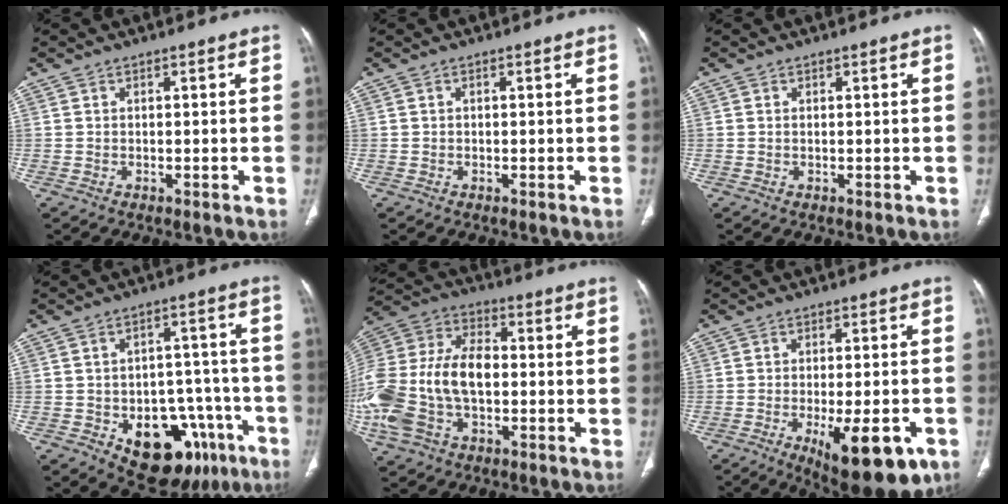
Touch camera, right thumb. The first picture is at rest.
{"total": 0.0}
{"total": 0.0}
{"total": 18.0, "force": [-8.2, 10.9, 11.7], "torque": [-0.116, 0.047, -0.100]}
{"total": 22.2, "force": [-2.8, 14.1, 16.9], "torque": [-0.397, 0.023, -0.048]}
{"total": 15.7, "force": [-6.6, 5.8, 12.9], "torque": [-0.145, 0.006, -0.078]}